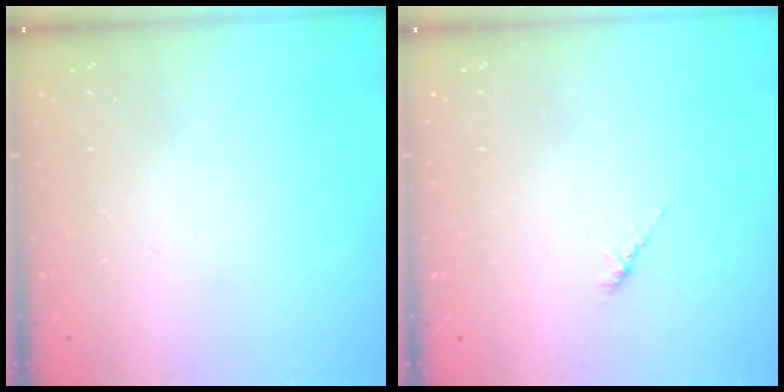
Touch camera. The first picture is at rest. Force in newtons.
{"total": 1.5, "press": 1.4, "slide": 0.5}